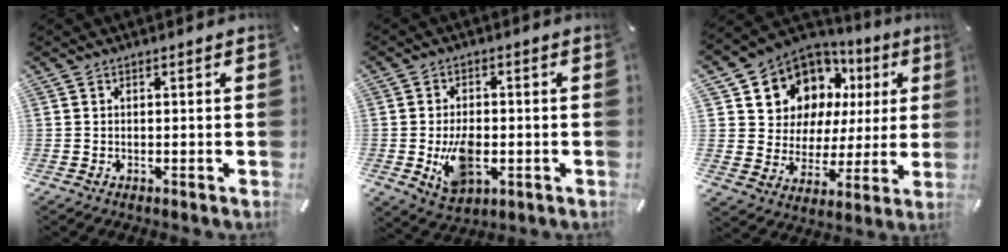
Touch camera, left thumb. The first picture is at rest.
{"total": 9.5, "force": [-1.9, 6.1, 7.1], "torque": [-0.130, -0.002, -0.028]}
{"total": 11.1, "force": [6.5, 8.7, 2.4], "torque": [-0.062, -0.063, 0.124]}